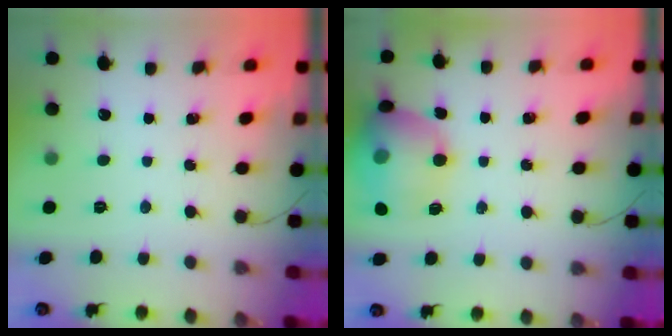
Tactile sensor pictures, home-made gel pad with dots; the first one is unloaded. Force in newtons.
{"total": 16.8, "press": 16.3, "slide": 4.2}